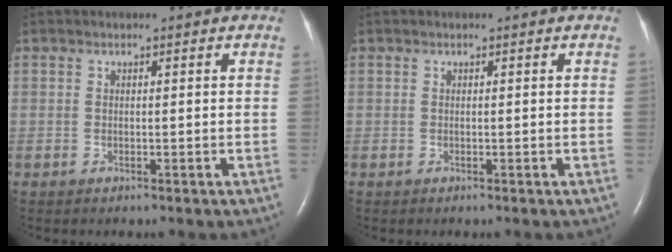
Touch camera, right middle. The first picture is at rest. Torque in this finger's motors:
{"motor_torque": [-0.01, 0.00, 0.00, 0.00]}